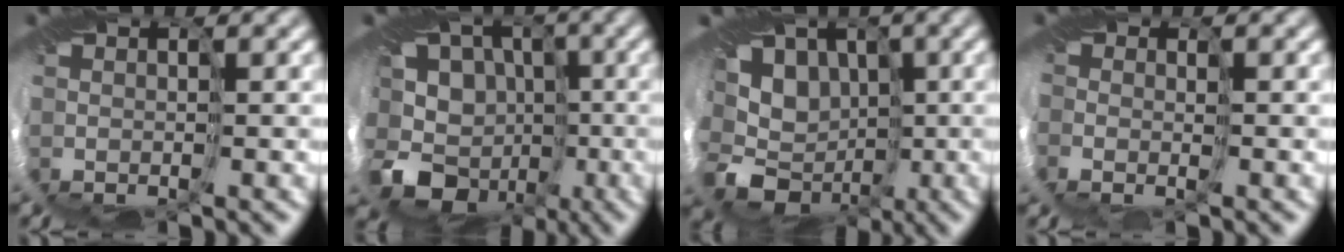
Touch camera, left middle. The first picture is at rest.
{"total": 12.0, "force": [-5.6, 9.3, 5.2], "torque": [-0.099, -0.025, -0.106]}
{"total": 12.6, "force": [-3.3, 10.4, 6.3], "torque": [-0.098, -0.013, -0.086]}
{"total": 1.7, "force": [-1.1, 1.3, 0.4], "torque": [-0.010, -0.017, -0.021]}